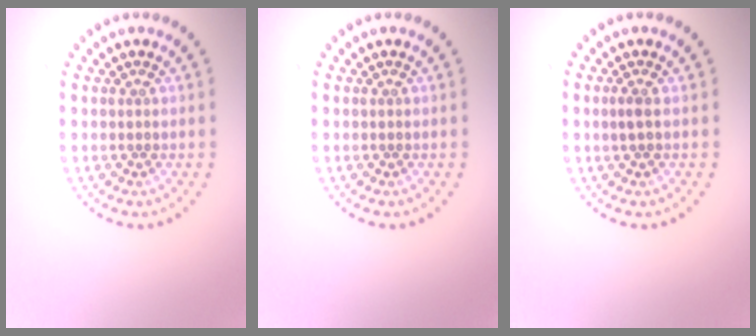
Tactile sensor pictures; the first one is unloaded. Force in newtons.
{"total": 0.0}
{"total": 0.9, "press": 0.7, "slide": 0.5}